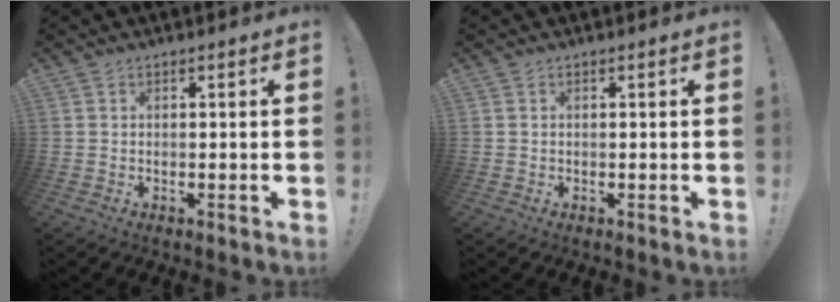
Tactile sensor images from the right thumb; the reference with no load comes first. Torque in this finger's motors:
{"motor_torque": [-0.10, 0.02, 0.09, 0.24, -0.03]}